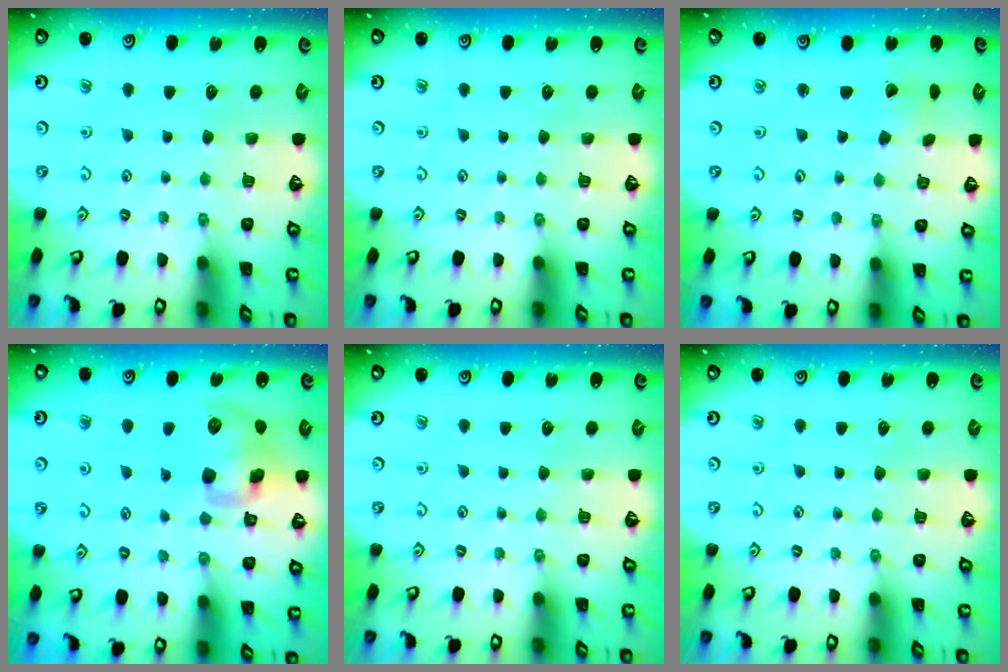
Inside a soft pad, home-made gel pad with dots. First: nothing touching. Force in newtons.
{"total": 0.0}
{"total": 2.6, "press": 2.6, "slide": 0.3}
{"total": 12.6, "press": 12.5, "slide": 2.1}
{"total": 0.0}
{"total": 0.0}